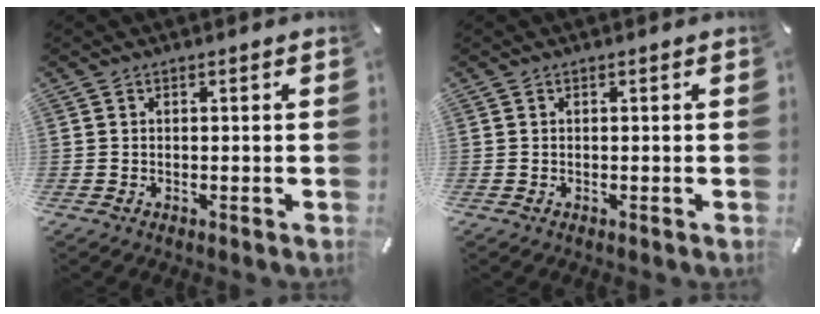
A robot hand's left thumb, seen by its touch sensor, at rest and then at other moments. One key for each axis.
{"total": 0.0}